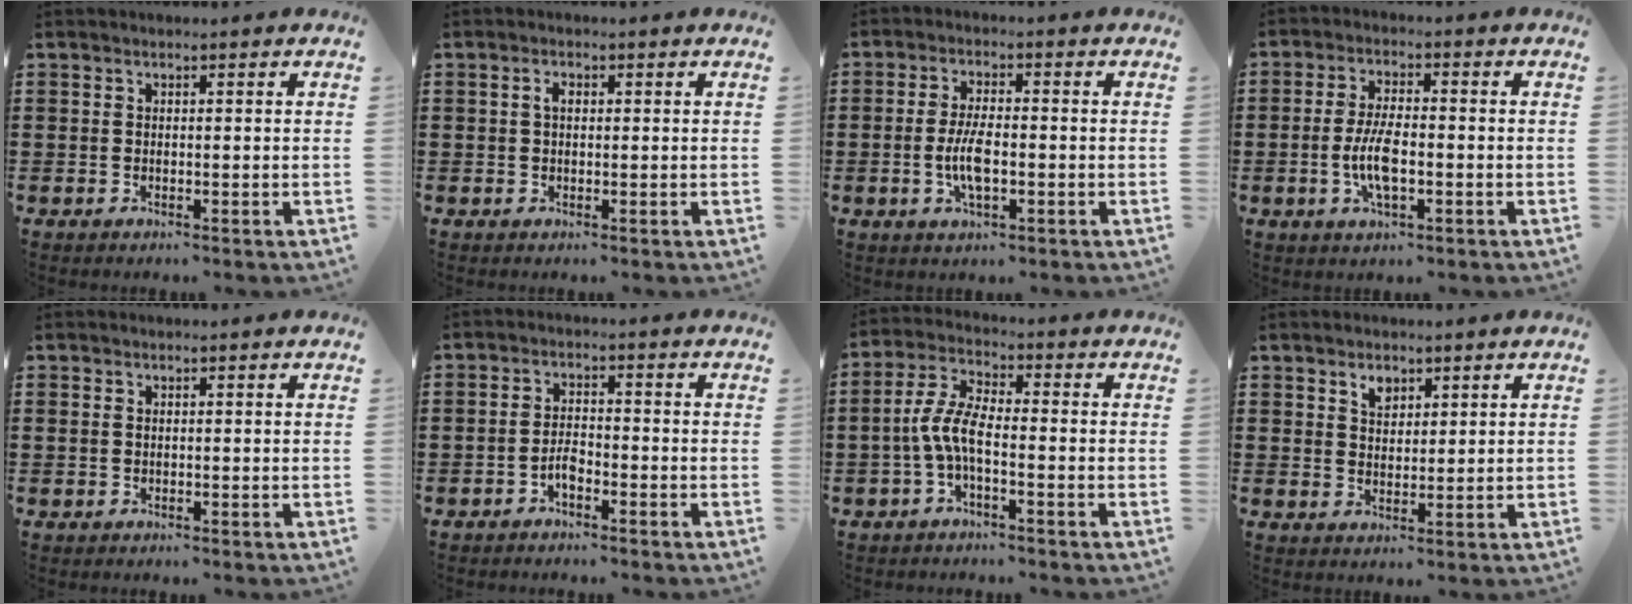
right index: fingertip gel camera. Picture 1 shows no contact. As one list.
[{"total": 1.6, "force": [0.2, 0.8, 1.4], "torque": [-0.028, 0.007, 0.002]}, {"total": 5.8, "force": [-1.2, 1.8, 5.4], "torque": [-0.115, -0.004, -0.026]}, {"total": 6.5, "force": [-1.5, 2.1, 6.0], "torque": [-0.132, -0.005, -0.032]}, {"total": 0.6, "force": [0.1, 0.5, 0.3], "torque": [-0.008, 0.003, 0.002]}, {"total": 2.7, "force": [-1.7, 0.9, 1.8], "torque": [-0.045, 0.000, -0.036]}, {"total": 5.9, "force": [-2.0, 1.8, 5.2], "torque": [-0.127, -0.008, -0.045]}, {"total": 2.7, "force": [1.8, 1.6, 1.2], "torque": [-0.021, 0.000, 0.032]}]